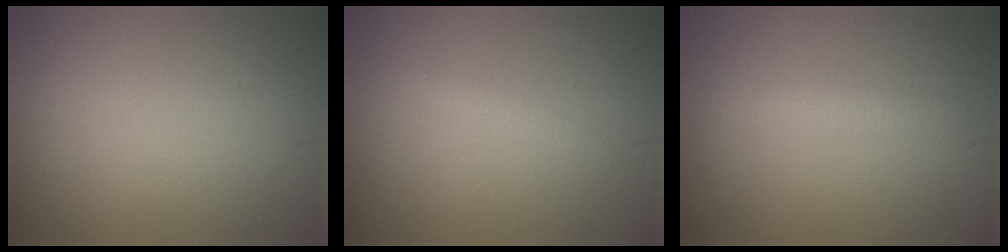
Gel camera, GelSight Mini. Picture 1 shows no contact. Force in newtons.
{"total": 0.9, "press": 0.9, "slide": 0.1}
{"total": 1.4, "press": 1.4, "slide": 0.1}